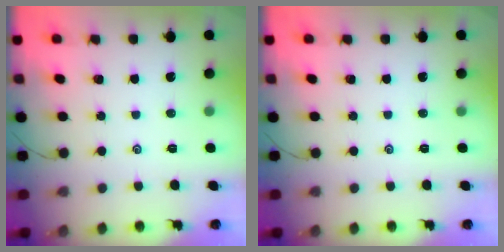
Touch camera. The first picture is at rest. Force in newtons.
{"total": 0.0}